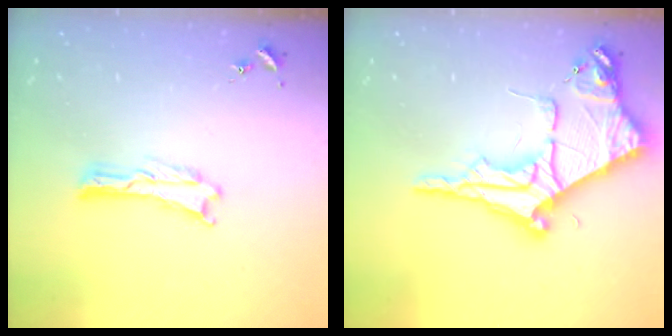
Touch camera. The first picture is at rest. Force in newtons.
{"total": 8.9, "press": 8.8, "slide": 1.0}